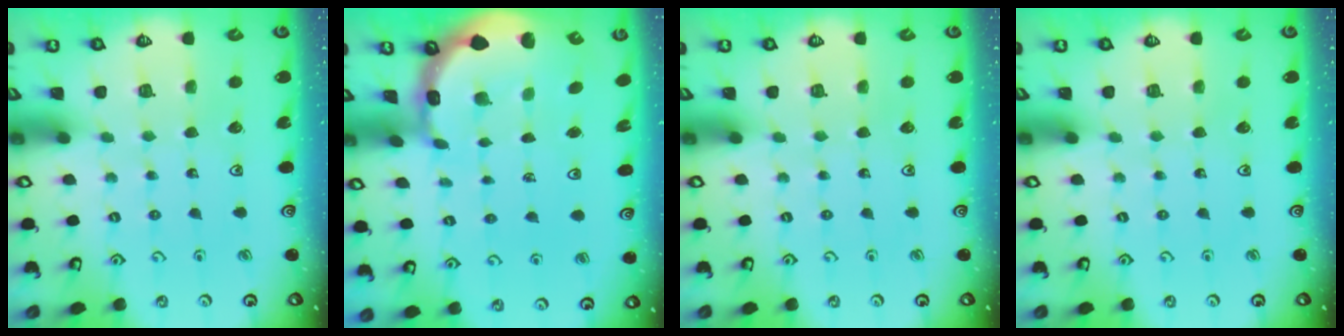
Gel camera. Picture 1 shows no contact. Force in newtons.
{"total": 2.5, "press": 2.4, "slide": 0.9}
{"total": 0.0}
{"total": 0.0}